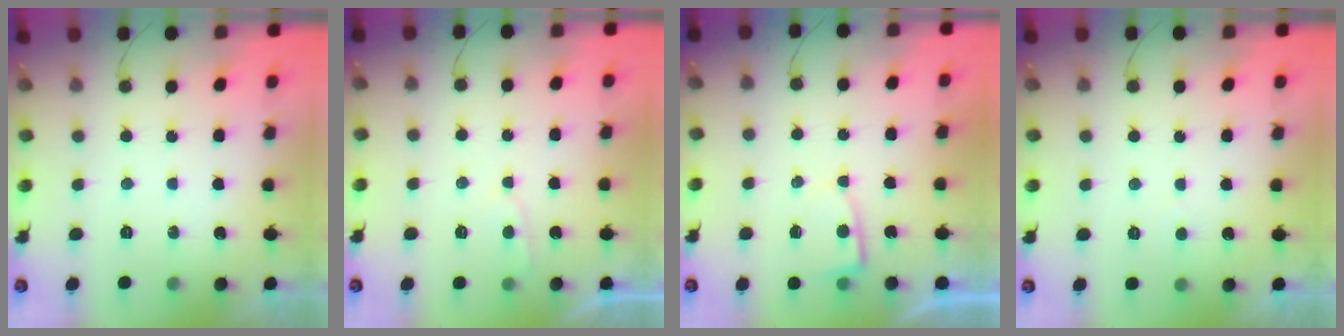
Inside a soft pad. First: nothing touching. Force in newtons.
{"total": 2.0, "press": 2.0, "slide": 0.2}
{"total": 2.8, "press": 2.7, "slide": 0.4}
{"total": 1.5, "press": 1.5, "slide": 0.2}